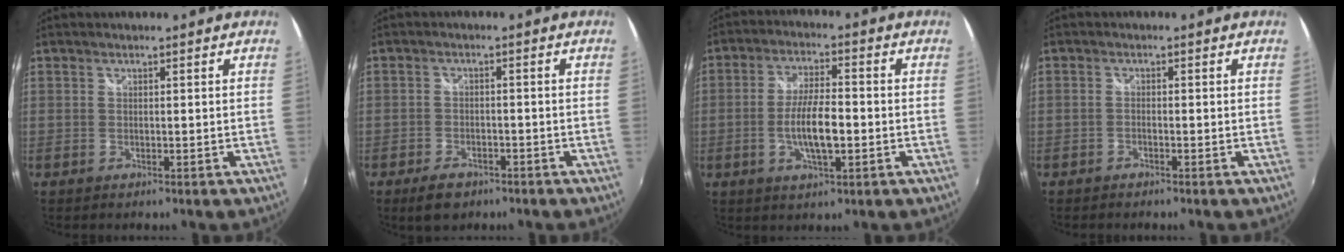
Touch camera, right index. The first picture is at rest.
{"total": 5.4, "force": [-3.8, 3.0, 2.4], "torque": [-0.062, -0.001, -0.058]}
{"total": 8.3, "force": [-2.0, 2.4, 7.7], "torque": [-0.149, -0.003, -0.034]}
{"total": 1.1, "force": [-0.9, 0.4, 0.4], "torque": [-0.012, 0.000, -0.022]}